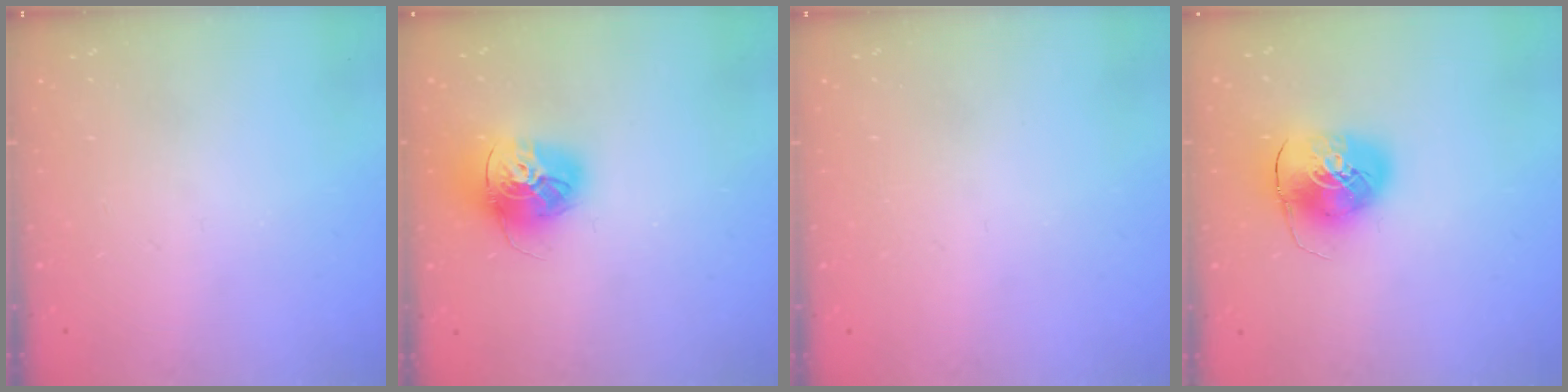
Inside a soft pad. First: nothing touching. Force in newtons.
{"total": 15.9, "press": 15.8, "slide": 1.4}
{"total": 0.7, "press": 0.7, "slide": 0.3}
{"total": 9.8, "press": 9.7, "slide": 1.5}